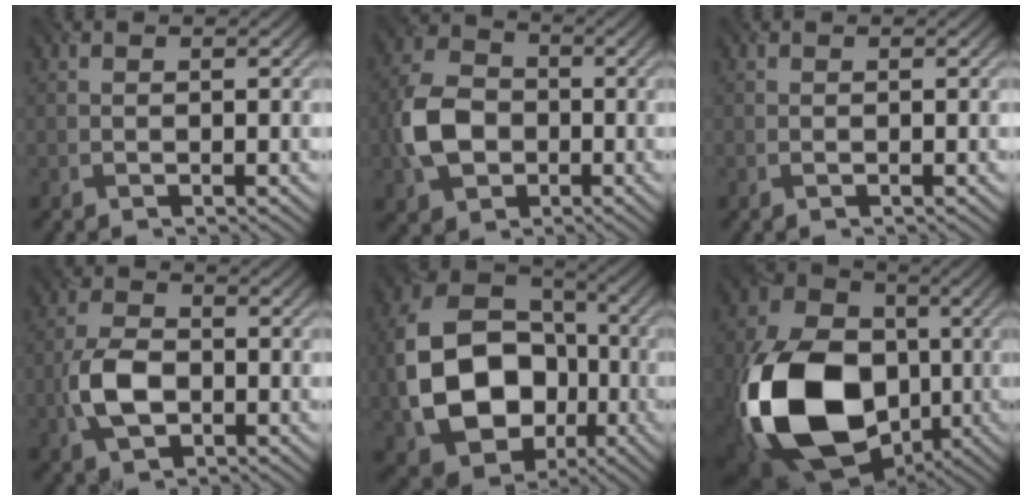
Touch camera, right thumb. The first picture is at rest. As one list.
[{"total": 8.4, "force": [-1.8, 6.4, 5.1], "torque": [-0.123, -0.002, -0.049]}, {"total": 0.0}, {"total": 6.5, "force": [-1.8, 4.0, 4.8], "torque": [-0.111, -0.003, -0.039]}, {"total": 16.7, "force": [-3.1, 12.8, 10.3], "torque": [-0.222, -0.033, -0.051]}, {"total": 20.6, "force": [-4.9, 14.6, 13.7], "torque": [-0.312, -0.054, -0.080]}]